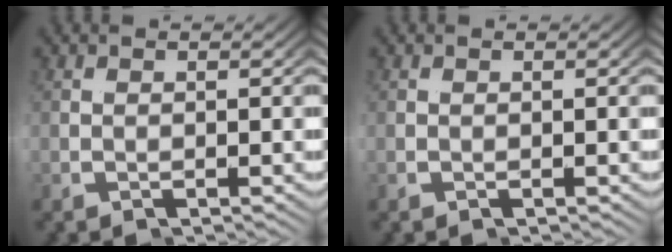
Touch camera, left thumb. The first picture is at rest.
{"total": 0.0}